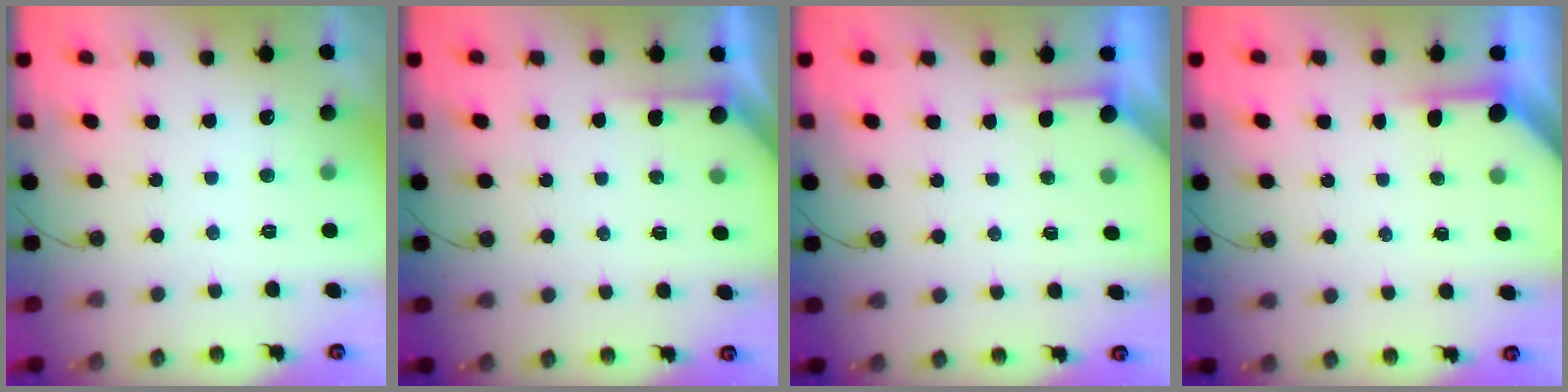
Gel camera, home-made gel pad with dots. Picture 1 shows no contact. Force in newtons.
{"total": 2.9, "press": 2.9, "slide": 0.2}
{"total": 1.6, "press": 1.6, "slide": 0.3}
{"total": 3.5, "press": 3.5, "slide": 0.3}